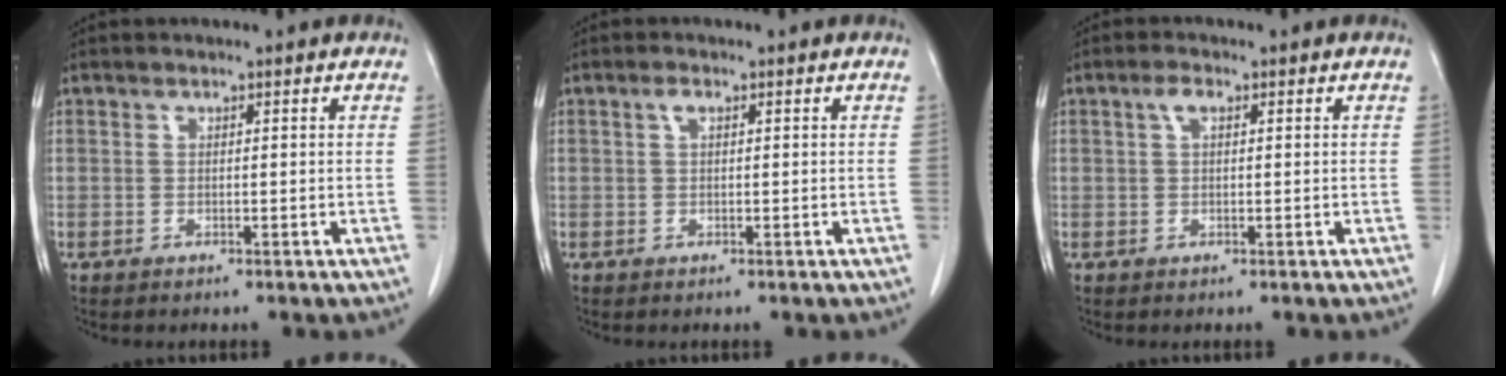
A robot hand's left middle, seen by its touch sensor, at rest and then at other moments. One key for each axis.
{"total": 1.0, "fx": 0.4, "fy": 0.5, "fz": 0.9, "tx": -0.017, "ty": 0.005, "tz": 0.006}
{"total": 1.7, "fx": 0.6, "fy": 0.8, "fz": 1.4, "tx": -0.030, "ty": 0.010, "tz": 0.013}